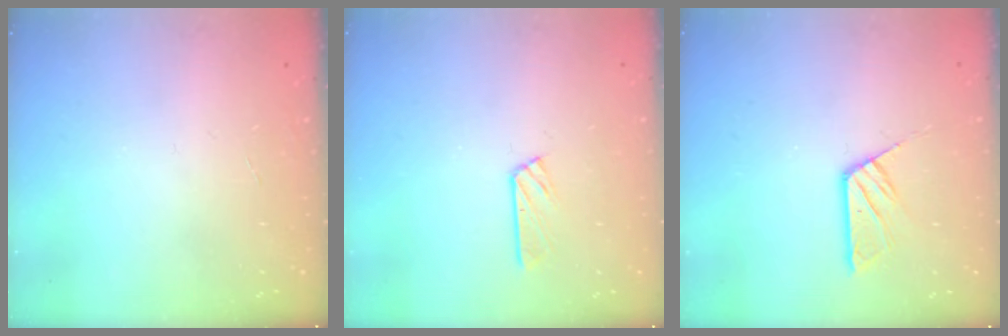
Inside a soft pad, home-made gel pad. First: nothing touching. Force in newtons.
{"total": 3.7, "press": 3.7, "slide": 0.4}
{"total": 6.9, "press": 6.9, "slide": 0.3}